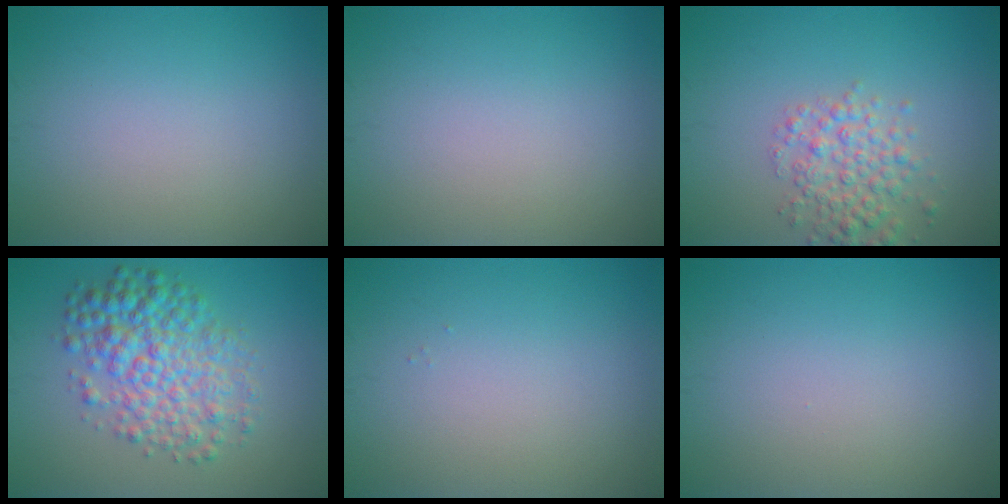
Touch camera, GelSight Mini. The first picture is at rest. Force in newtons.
{"total": 0.0}
{"total": 3.6, "press": 3.6, "slide": 0.1}
{"total": 6.1, "press": 6.1, "slide": 0.0}
{"total": 0.0}
{"total": 0.0}